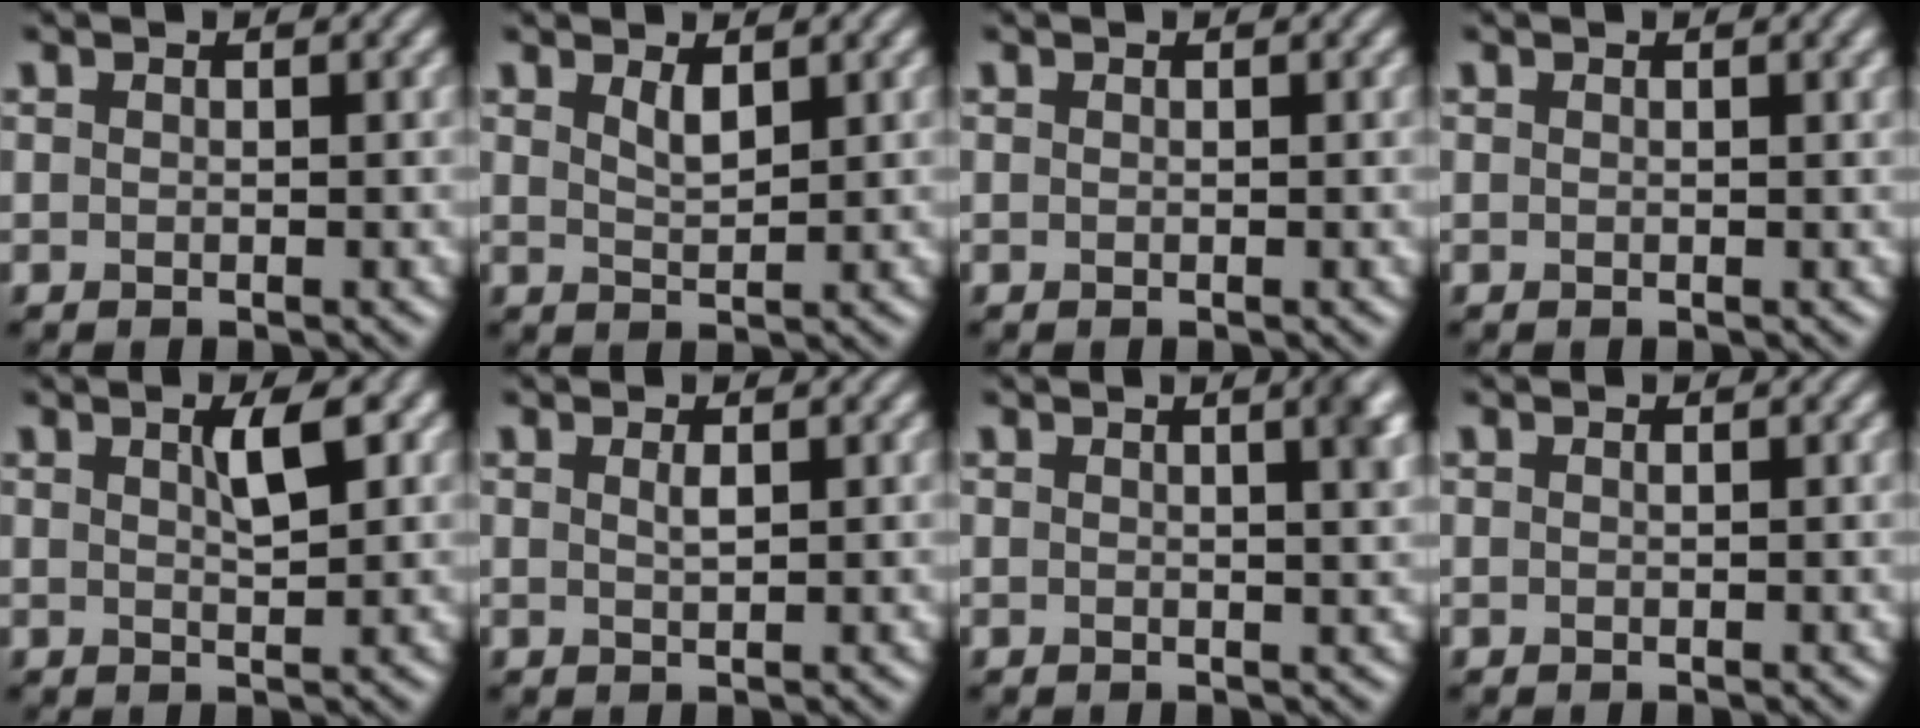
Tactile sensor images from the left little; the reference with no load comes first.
{"total": 1.6, "force": [1.0, 0.4, 1.1], "torque": [-0.023, -0.003, 0.021]}
{"total": 0.0}
{"total": 1.2, "force": [0.5, 0.3, 1.0], "torque": [-0.010, 0.004, 0.007]}
{"total": 2.4, "force": [1.0, 0.6, 2.1], "torque": [-0.031, 0.002, 0.018]}
{"total": 0.9, "force": [0.4, 0.2, 0.7], "torque": [-0.014, 0.002, 0.007]}
{"total": 3.9, "force": [1.3, 1.5, 3.4], "torque": [-0.018, 0.015, 0.007]}
{"total": 0.0}